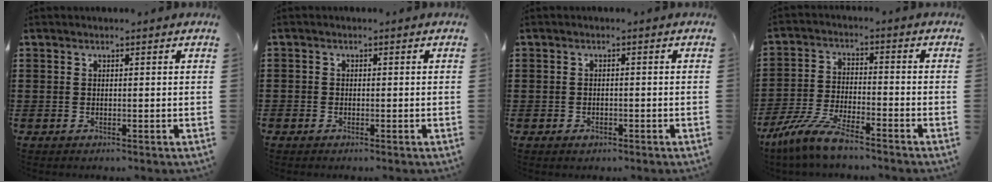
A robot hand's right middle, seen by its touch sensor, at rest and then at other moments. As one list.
[{"total": 0.8, "force": [-0.5, 0.7, 0.1], "torque": [-0.003, 0.002, -0.011]}, {"total": 1.1, "force": [-0.7, 0.8, 0.3], "torque": [-0.007, 0.000, -0.016]}, {"total": 7.4, "force": [-6.4, 0.6, 3.7], "torque": [-0.089, -0.006, -0.127]}]